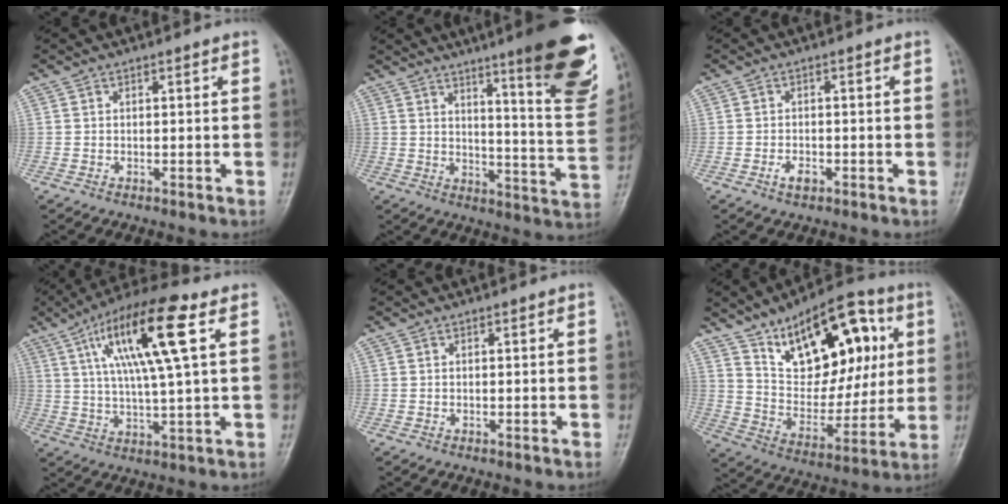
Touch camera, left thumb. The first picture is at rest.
{"total": 20.0, "force": [12.1, 2.7, 15.7], "torque": [-0.178, -0.075, 0.166]}
{"total": 2.4, "force": [-1.1, 1.3, 1.6], "torque": [-0.026, 0.004, -0.018]}
{"total": 16.5, "force": [5.8, 3.1, 15.1], "torque": [-0.283, 0.003, 0.097]}
{"total": 0.0}
{"total": 22.6, "force": [9.4, 11.9, 16.8], "torque": [-0.196, -0.027, 0.158]}